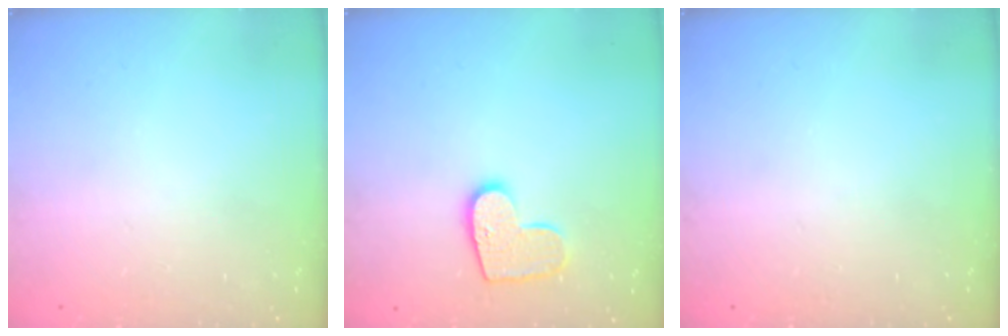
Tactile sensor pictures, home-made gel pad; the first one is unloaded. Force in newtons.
{"total": 10.3, "press": 10.3, "slide": 0.4}
{"total": 0.0}